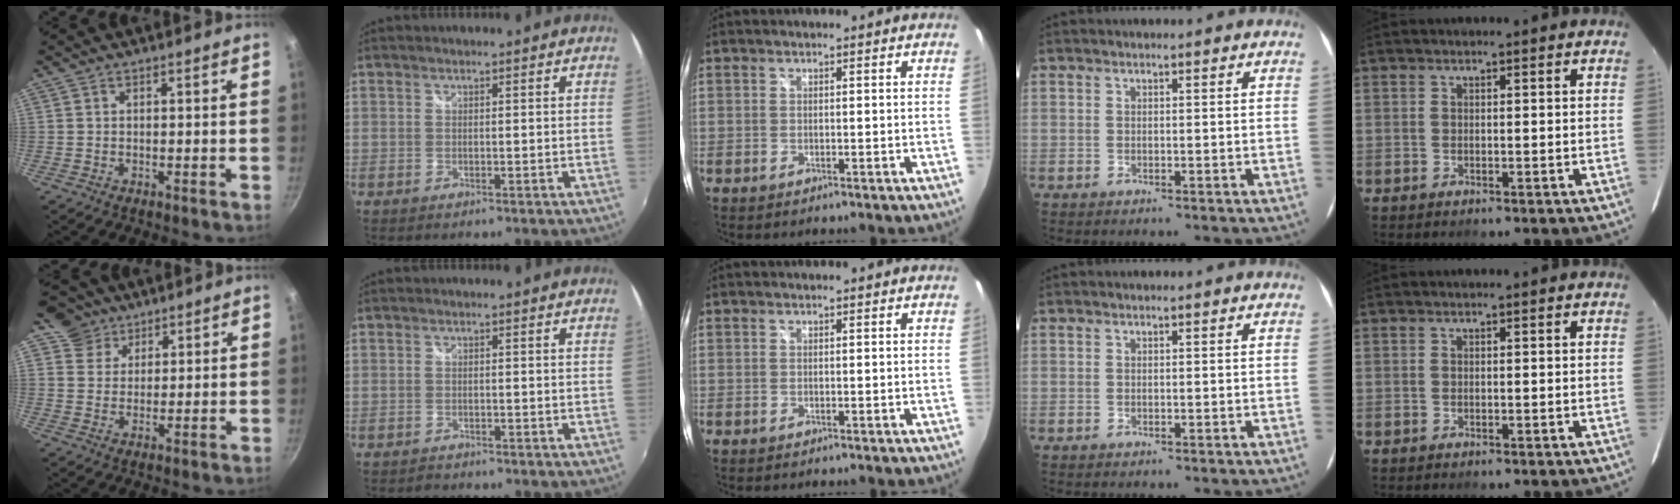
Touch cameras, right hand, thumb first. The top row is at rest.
{"thumb": {"total": 5.8, "force": [3.8, 4.4, 0.2], "torque": [0.034, -0.005, 0.059]}, "index": {"total": 1.2, "force": [-1.1, 0.4, -0.1], "torque": [-0.002, 0.001, -0.018]}}